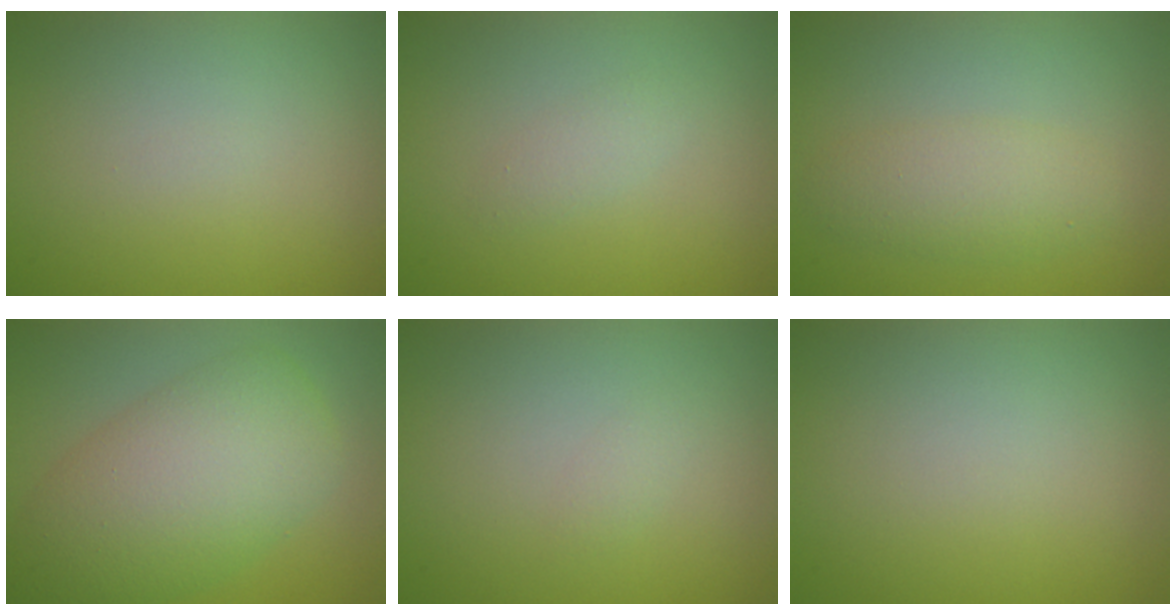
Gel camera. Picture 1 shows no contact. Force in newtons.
{"total": 1.0, "press": 1.0, "slide": 0.1}
{"total": 2.9, "press": 2.9, "slide": 0.1}
{"total": 8.5, "press": 8.5, "slide": 0.4}
{"total": 0.7, "press": 0.7, "slide": 0.1}
{"total": 0.0}